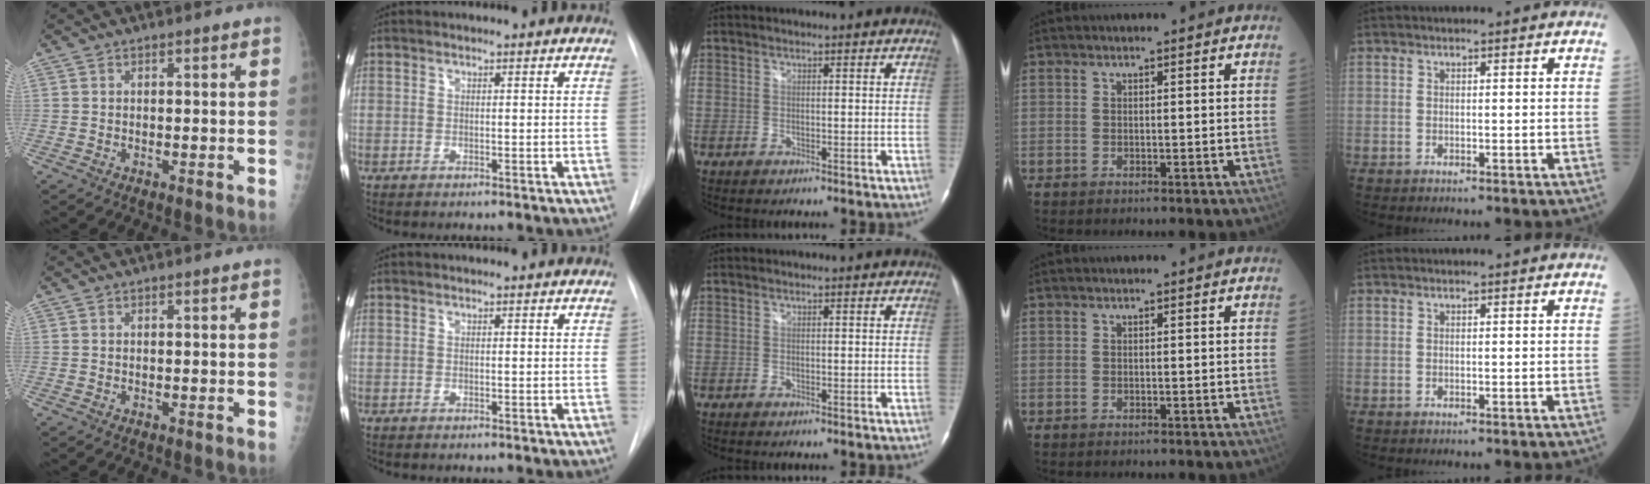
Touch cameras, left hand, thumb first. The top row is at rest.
{}